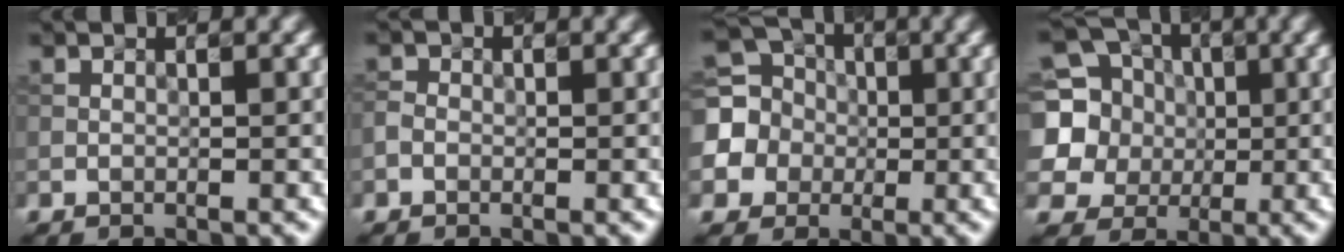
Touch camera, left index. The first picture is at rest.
{"total": 0.9, "force": [-0.4, 0.7, 0.3], "torque": [-0.004, 0.001, -0.013]}
{"total": 6.4, "force": [0.3, 6.1, 2.1], "torque": [-0.052, 0.016, -0.021]}
{"total": 10.1, "force": [1.7, 9.2, 4.0], "torque": [-0.125, 0.035, 0.004]}